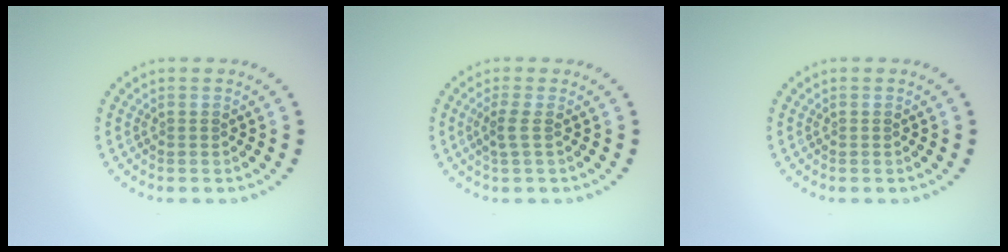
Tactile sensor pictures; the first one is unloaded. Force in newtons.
{"total": 1.6, "press": 1.1, "slide": 1.1}
{"total": 0.0}